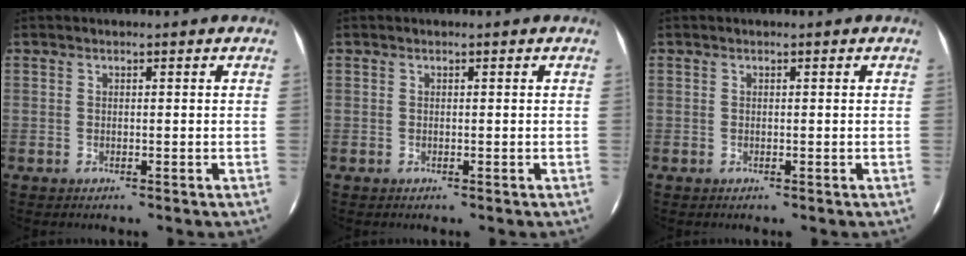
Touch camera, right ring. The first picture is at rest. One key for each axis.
{"total": 0.0}
{"total": 0.0}